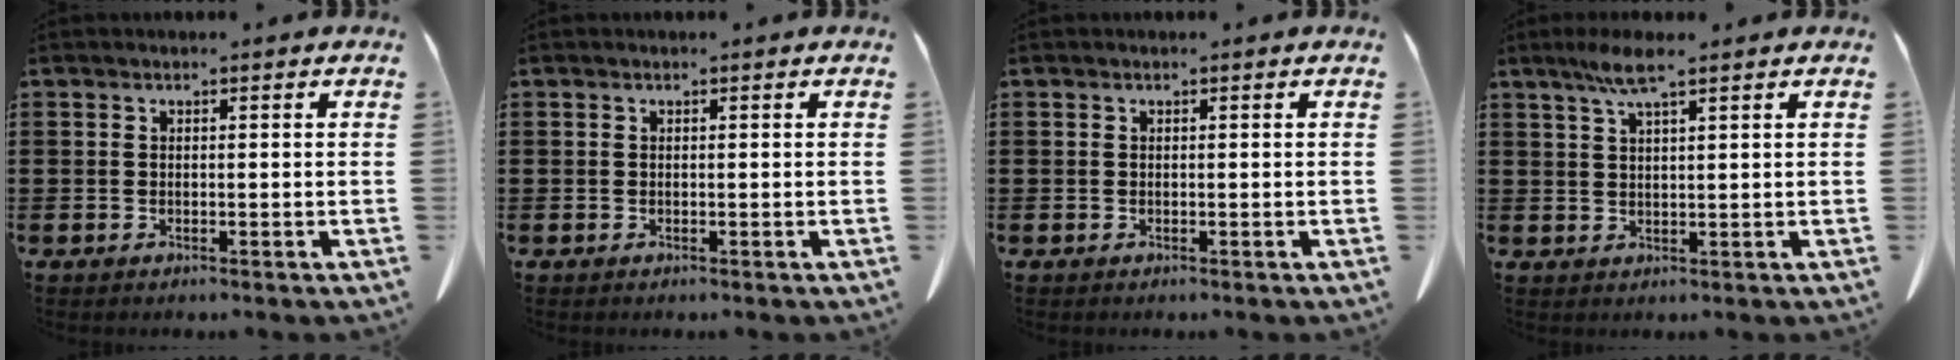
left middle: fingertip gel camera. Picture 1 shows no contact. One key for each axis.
{"total": 0.0}
{"total": 0.0}
{"total": 4.8, "fx": 2.9, "fy": 0.6, "fz": 3.8, "tx": -0.081, "ty": 0.007, "tz": 0.050}